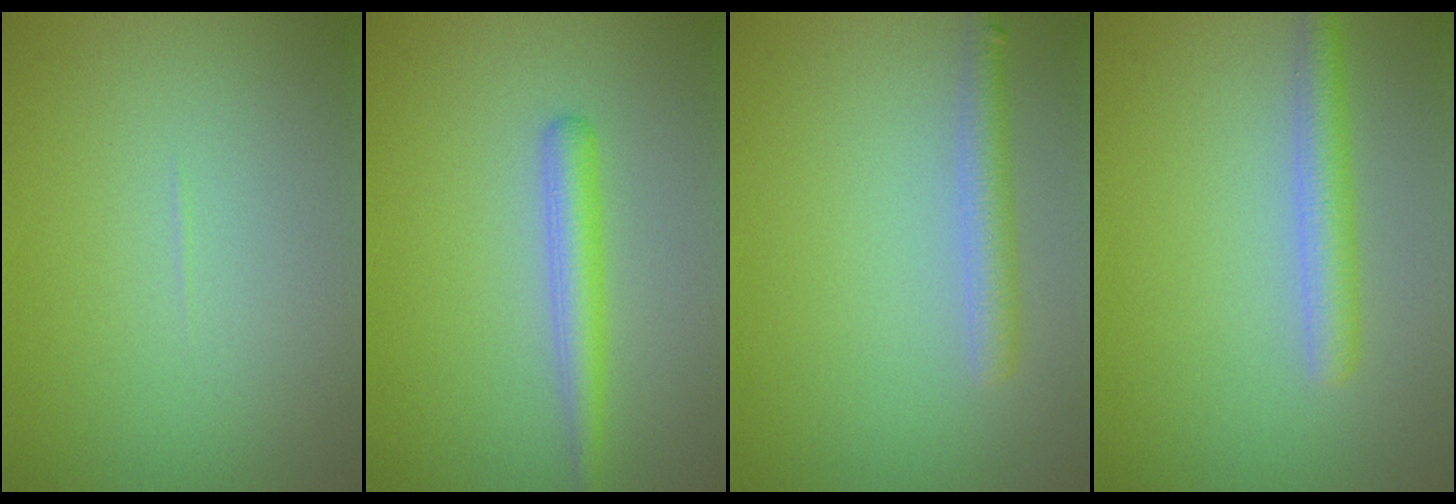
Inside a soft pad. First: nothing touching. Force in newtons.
{"total": 2.5, "press": 2.5, "slide": 0.1}
{"total": 2.2, "press": 2.2, "slide": 0.1}
{"total": 2.6, "press": 2.6, "slide": 0.1}